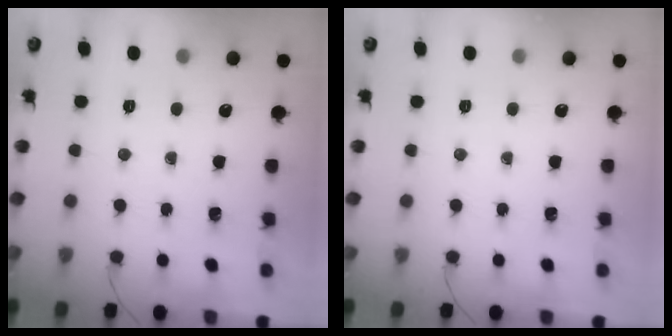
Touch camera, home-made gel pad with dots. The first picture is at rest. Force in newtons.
{"total": 0.0}